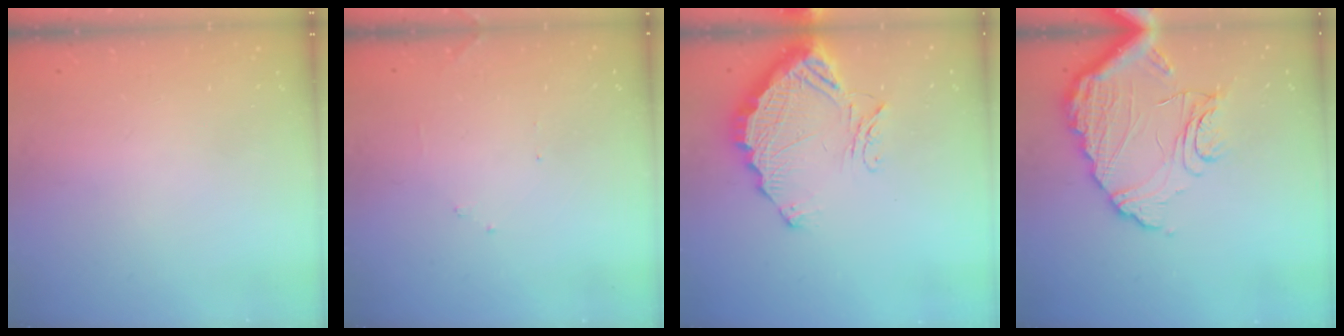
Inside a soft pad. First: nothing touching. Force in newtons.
{"total": 6.9, "press": 6.9, "slide": 0.3}
{"total": 13.9, "press": 13.8, "slide": 1.0}
{"total": 15.2, "press": 15.1, "slide": 1.5}